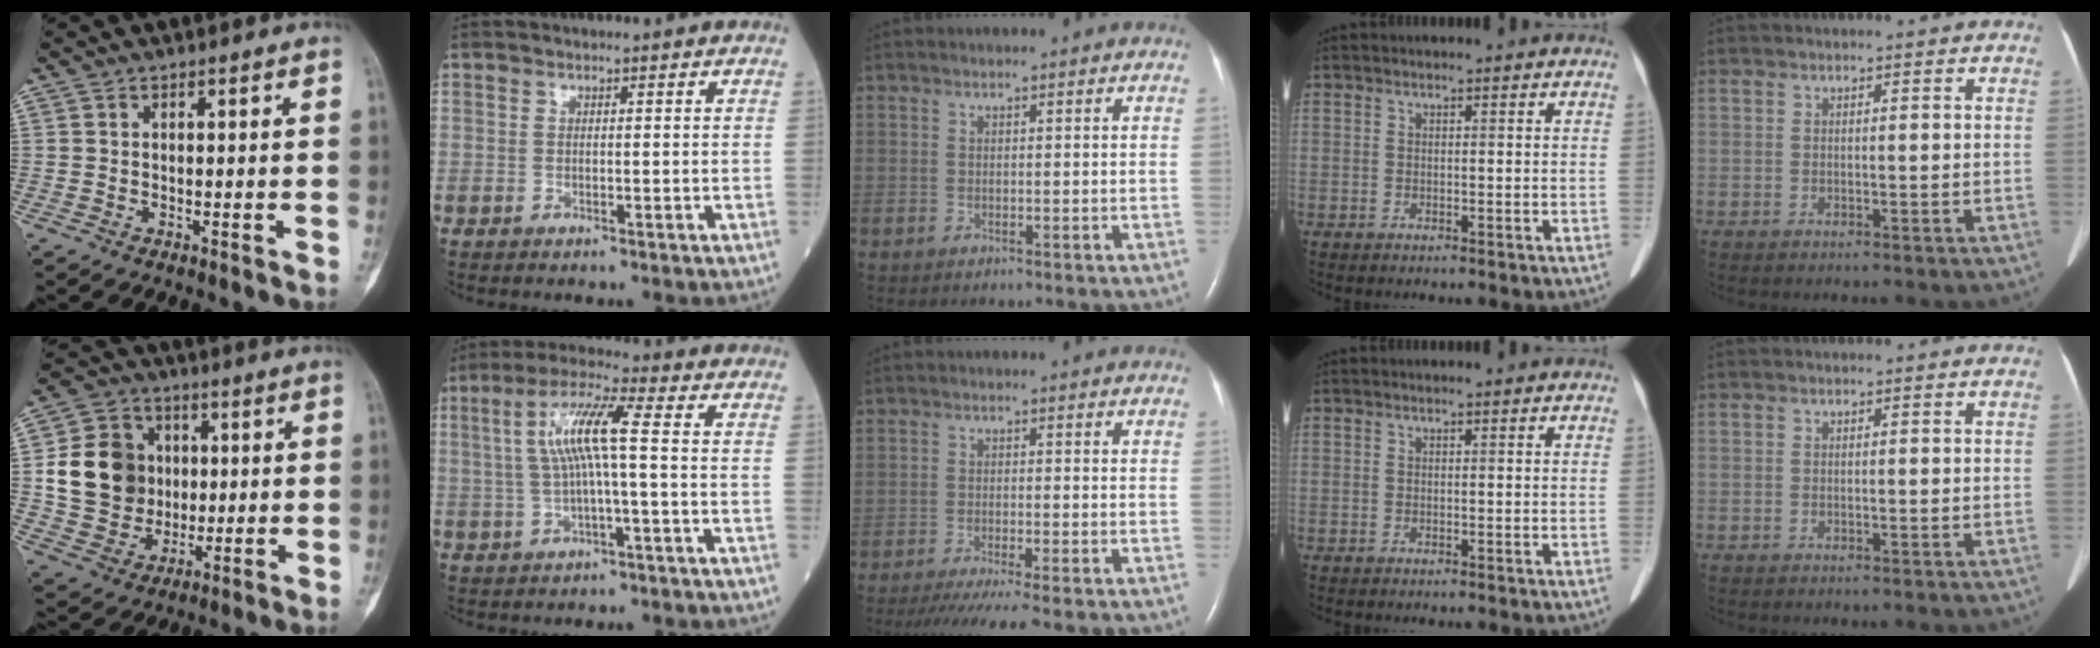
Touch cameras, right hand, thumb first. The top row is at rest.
{"thumb": {"total": 15.0, "force": [1.5, 13.0, 7.3], "torque": [-0.100, 0.009, 0.035]}, "index": {"total": 8.2, "force": [0.7, 0.2, 8.2], "torque": [-0.162, 0.020, 0.011]}, "middle": {"total": 8.5, "force": [-7.0, -0.4, 4.7], "torque": [-0.061, -0.024, -0.109]}}